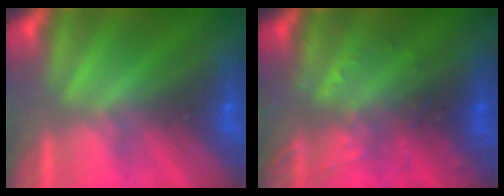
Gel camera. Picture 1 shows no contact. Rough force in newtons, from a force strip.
{"total": 3.0}